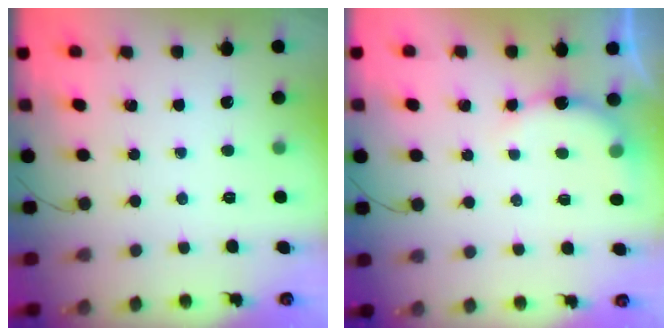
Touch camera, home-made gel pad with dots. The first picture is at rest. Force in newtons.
{"total": 6.0, "press": 6.0, "slide": 0.5}